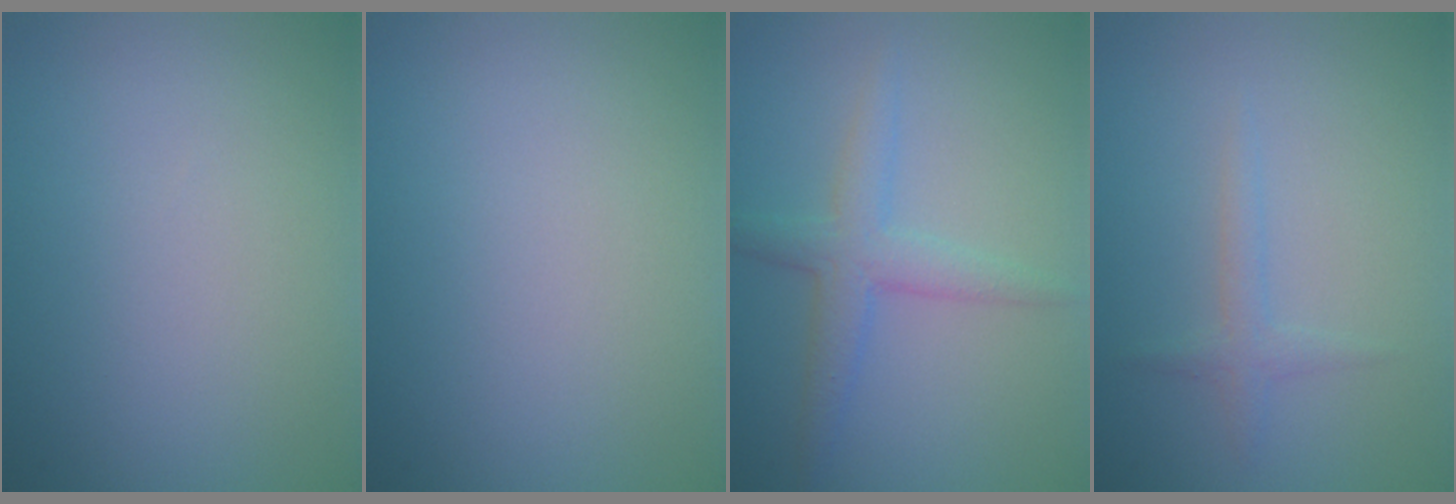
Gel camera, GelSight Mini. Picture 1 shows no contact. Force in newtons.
{"total": 0.0}
{"total": 2.9, "press": 2.9, "slide": 0.2}
{"total": 1.3, "press": 1.2, "slide": 0.0}